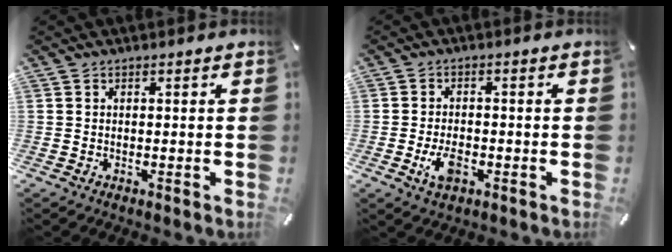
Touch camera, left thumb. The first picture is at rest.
{"total": 5.0, "force": [-1.8, 2.8, 3.7], "torque": [-0.081, 0.002, -0.032]}